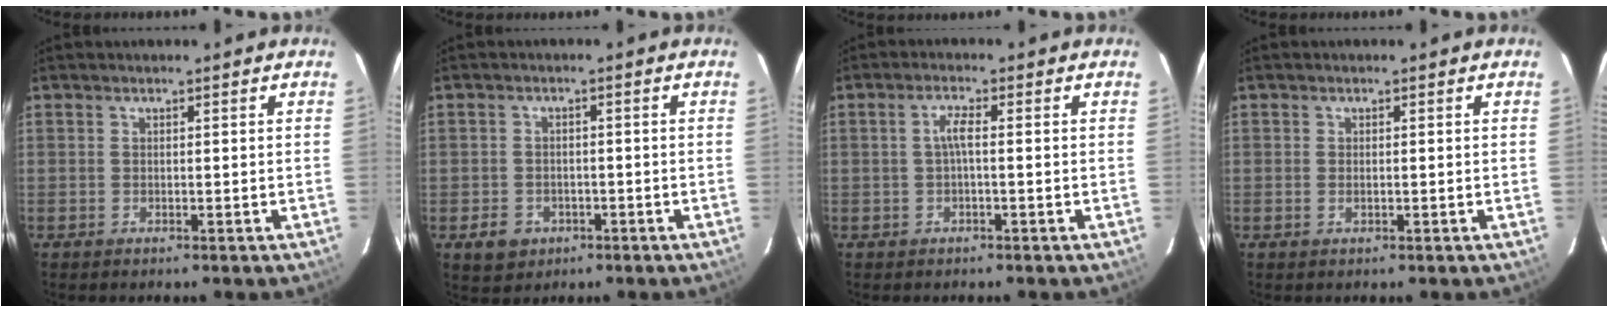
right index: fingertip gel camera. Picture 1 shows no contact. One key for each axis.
{"total": 5.0, "fx": -2.1, "fy": 4.3, "fz": 1.3, "tx": -0.037, "ty": 0.008, "tz": -0.027}
{"total": 2.1, "fx": -0.3, "fy": 0.1, "fz": 2.0, "tx": -0.039, "ty": 0.007, "tz": -0.005}
{"total": 0.6, "fx": -0.1, "fy": 0.4, "fz": 0.5, "tx": -0.008, "ty": 0.002, "tz": -0.001}